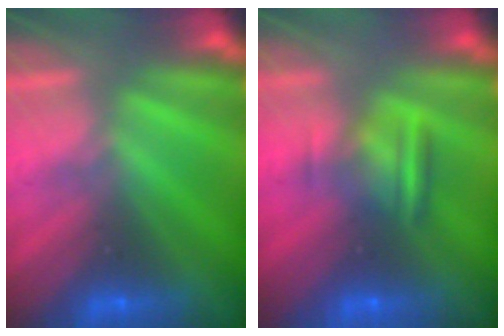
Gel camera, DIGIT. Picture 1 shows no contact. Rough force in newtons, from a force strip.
{"total": 8.2}